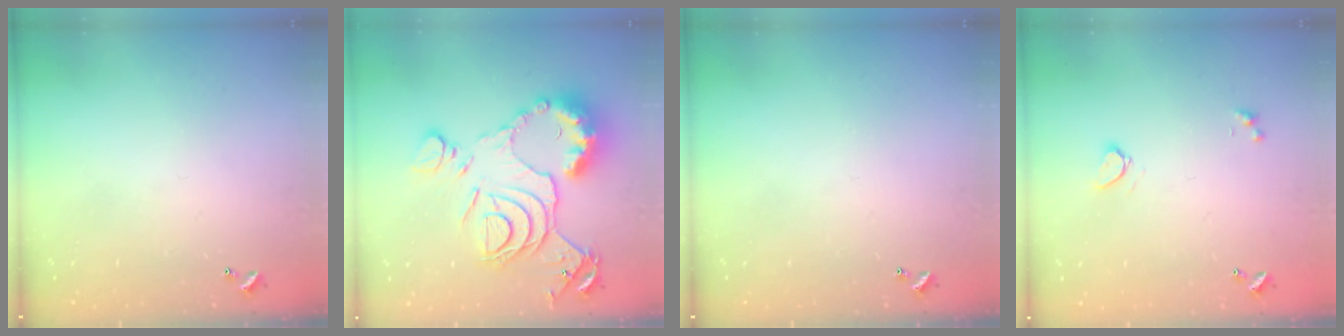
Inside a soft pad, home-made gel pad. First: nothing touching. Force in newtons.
{"total": 20.6, "press": 20.5, "slide": 2.1}
{"total": 0.0}
{"total": 1.0, "press": 1.0, "slide": 0.2}